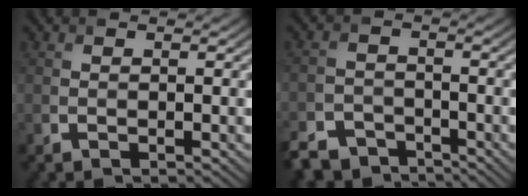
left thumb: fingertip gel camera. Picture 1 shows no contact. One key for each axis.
{"total": 6.0, "fx": -4.9, "fy": 2.9, "fz": 1.8, "tx": -0.040, "ty": -0.012, "tz": -0.099}